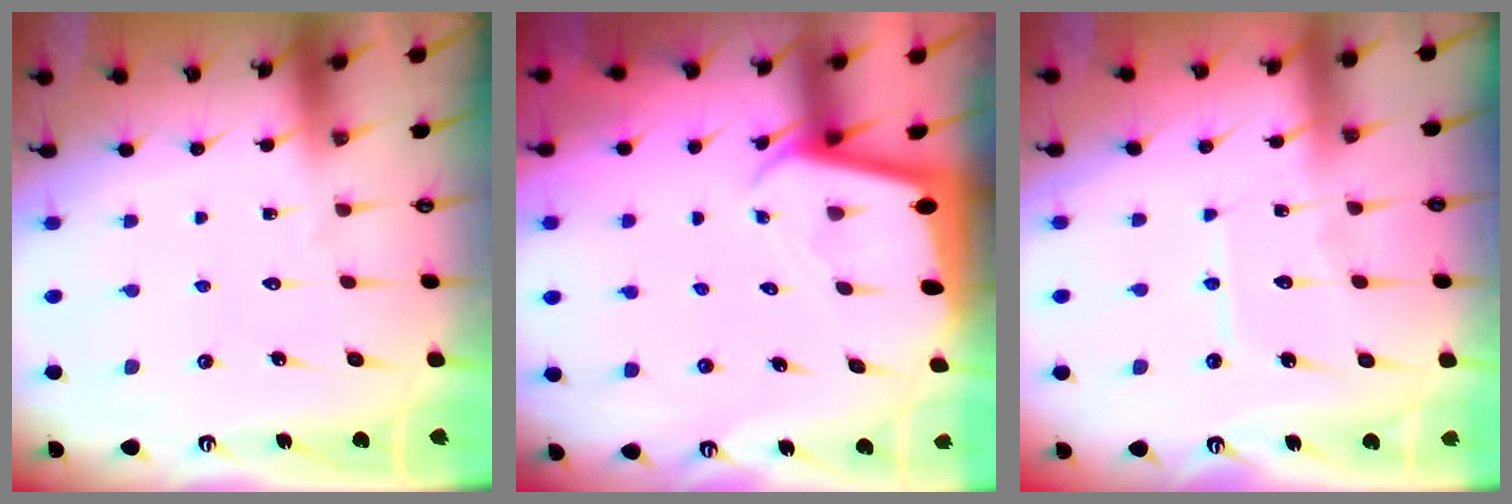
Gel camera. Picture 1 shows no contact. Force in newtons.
{"total": 2.1, "press": 2.1, "slide": 0.2}
{"total": 7.8, "press": 7.8, "slide": 0.7}